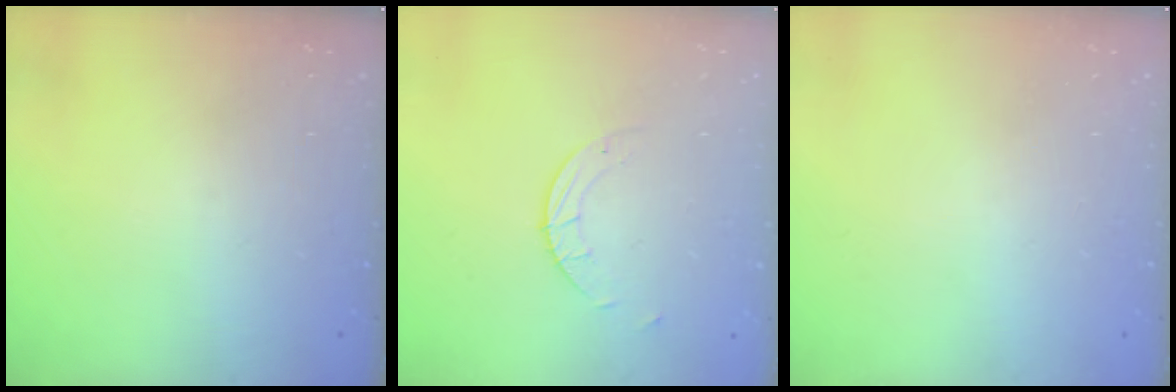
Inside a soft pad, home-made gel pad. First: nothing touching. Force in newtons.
{"total": 1.9, "press": 1.9, "slide": 0.1}
{"total": 0.0}